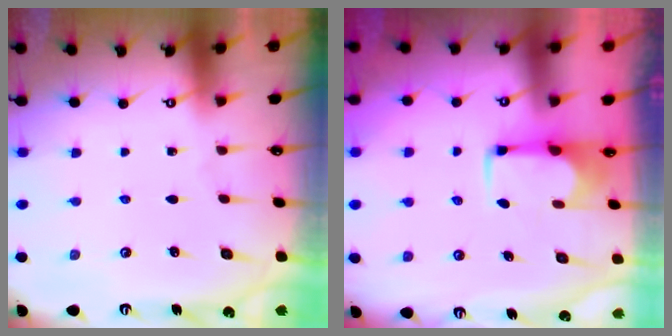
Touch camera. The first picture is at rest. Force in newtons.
{"total": 1.7, "press": 1.6, "slide": 0.6}